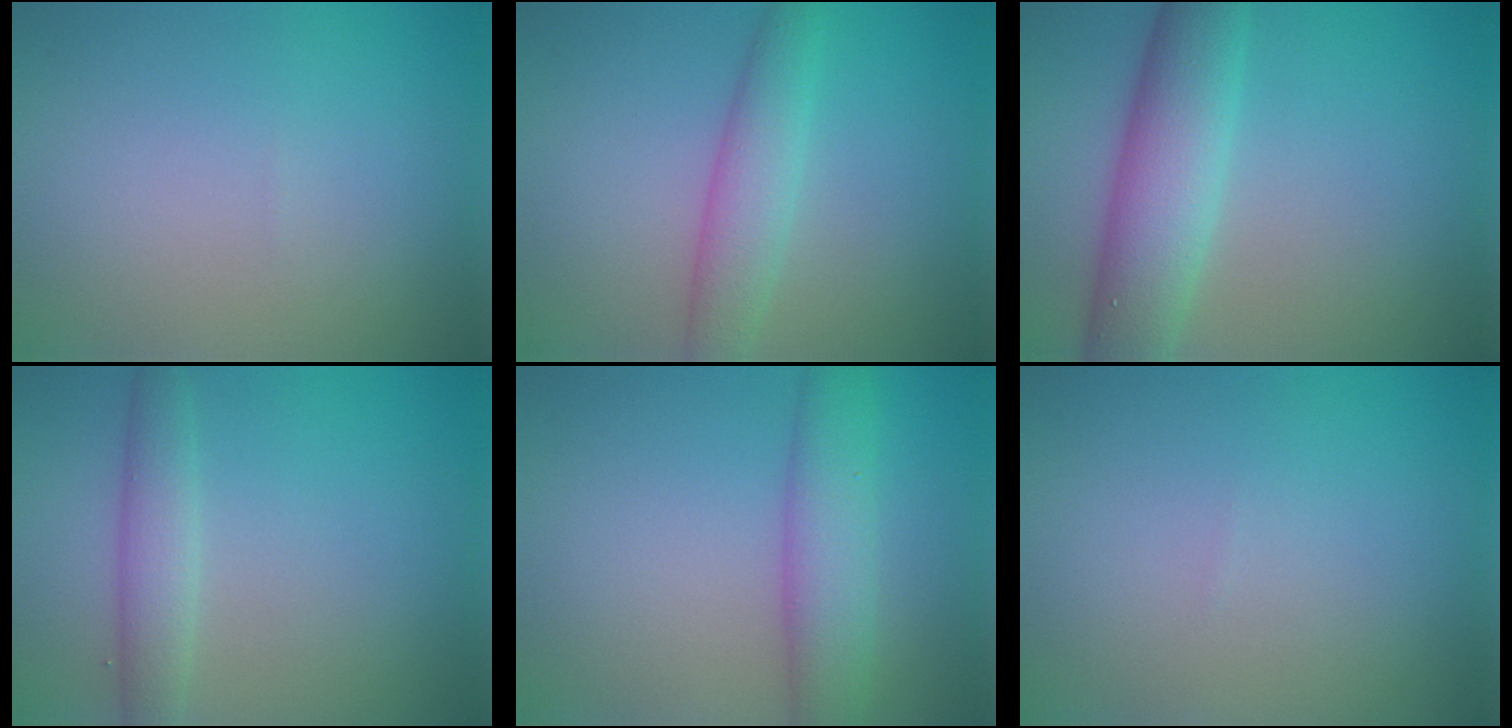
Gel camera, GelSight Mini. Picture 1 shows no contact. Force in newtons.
{"total": 4.4, "press": 4.4, "slide": 0.1}
{"total": 7.0, "press": 7.0, "slide": 0.4}
{"total": 2.8, "press": 2.8, "slide": 0.1}
{"total": 4.6, "press": 4.6, "slide": 0.1}
{"total": 0.0}